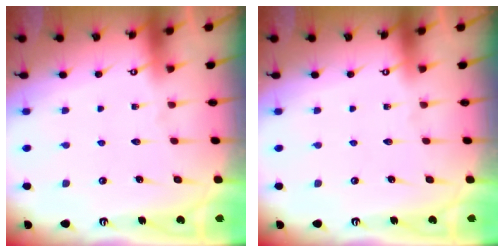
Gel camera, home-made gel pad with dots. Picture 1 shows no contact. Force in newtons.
{"total": 0.0}